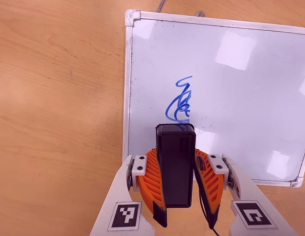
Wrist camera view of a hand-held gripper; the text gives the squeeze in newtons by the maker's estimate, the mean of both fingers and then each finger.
{"total": 7.9, "left": 6.5, "right": 9.4}